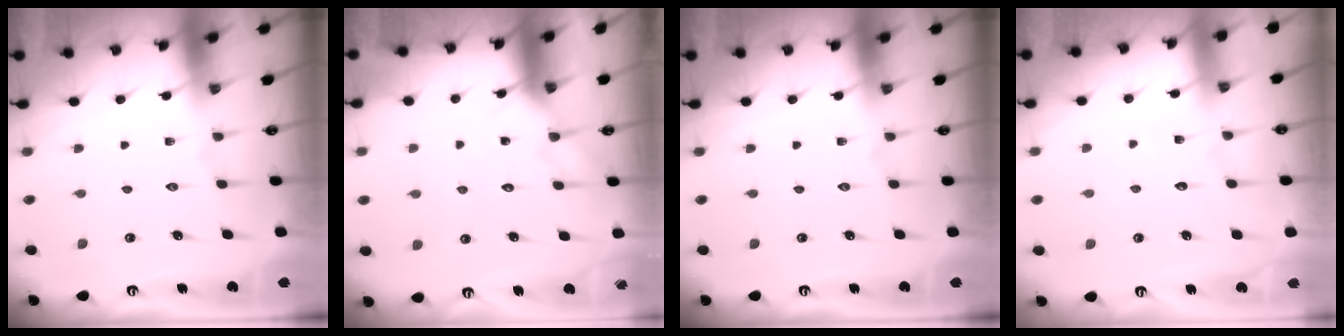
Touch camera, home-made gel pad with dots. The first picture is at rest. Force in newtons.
{"total": 4.9, "press": 4.9, "slide": 0.5}
{"total": 0.0}
{"total": 3.0, "press": 2.9, "slide": 0.4}